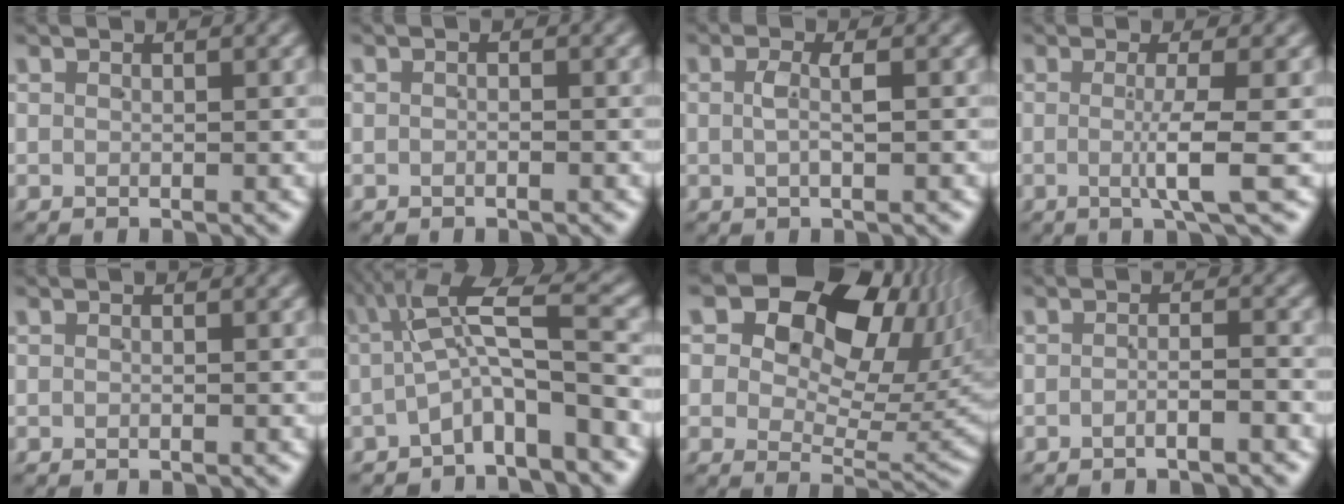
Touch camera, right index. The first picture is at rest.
{"total": 0.5, "force": [-0.5, 0.1, 0.2], "torque": [-0.002, 0.002, -0.011]}
{"total": 2.0, "force": [-0.2, 0.4, 2.0], "torque": [-0.033, 0.001, -0.003]}
{"total": 2.9, "force": [-0.5, -0.7, 2.8], "torque": [-0.059, -0.009, -0.008]}
{"total": 0.0}
{"total": 5.7, "force": [-0.4, 2.3, 5.2], "torque": [-0.090, 0.001, -0.008]}
{"total": 14.5, "force": [4.9, 9.6, 9.7], "torque": [-0.157, 0.000, 0.065]}
{"total": 1.8, "force": [-1.7, 0.1, 0.8], "torque": [-0.006, 0.000, -0.034]}